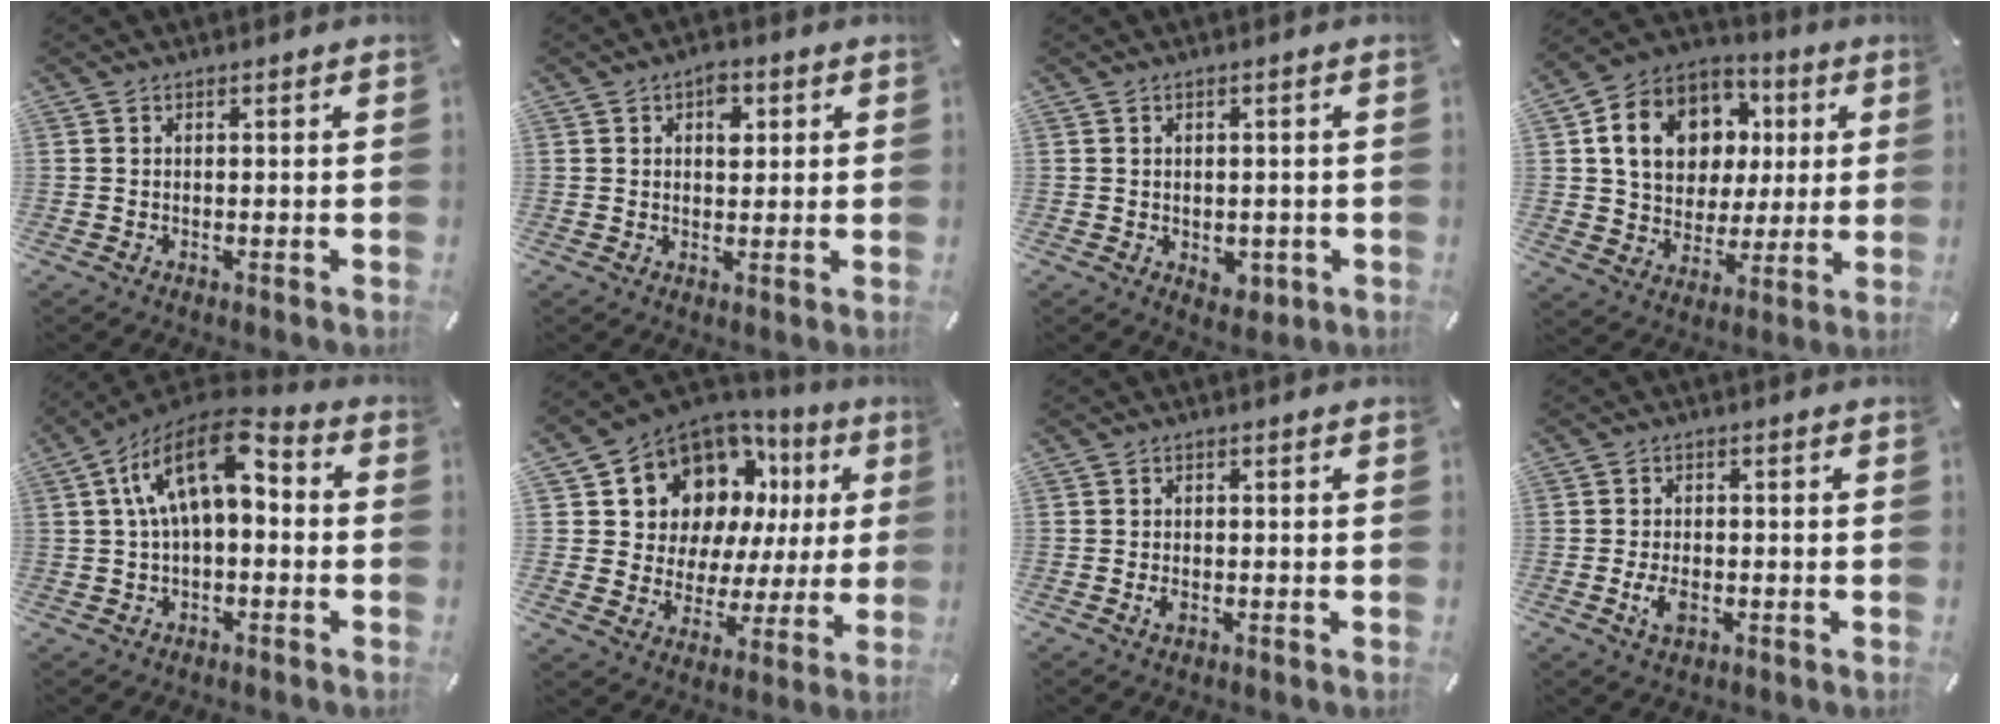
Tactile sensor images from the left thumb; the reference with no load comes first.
{"total": 3.8, "force": [1.5, 2.6, 2.4], "torque": [-0.013, -0.009, 0.016]}
{"total": 3.2, "force": [-1.0, 2.5, 1.8], "torque": [-0.019, 0.002, -0.015]}
{"total": 14.7, "force": [3.2, 12.7, 6.6], "torque": [-0.122, -0.002, 0.063]}
{"total": 14.7, "force": [3.6, 7.9, 11.9], "torque": [-0.231, -0.009, 0.062]}
{"total": 12.3, "force": [7.6, 9.1, 3.2], "torque": [-0.066, -0.076, 0.144]}
{"total": 1.4, "force": [-0.5, 0.9, 0.9], "torque": [-0.024, -0.002, -0.011]}
{"total": 3.8, "force": [-1.2, 2.3, 2.7], "torque": [-0.067, -0.001, -0.023]}